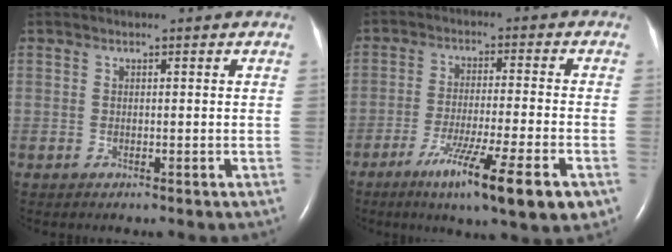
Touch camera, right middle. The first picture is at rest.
{"total": 13.6, "force": [-7.2, 0.4, 11.5], "torque": [-0.168, -0.033, -0.113]}